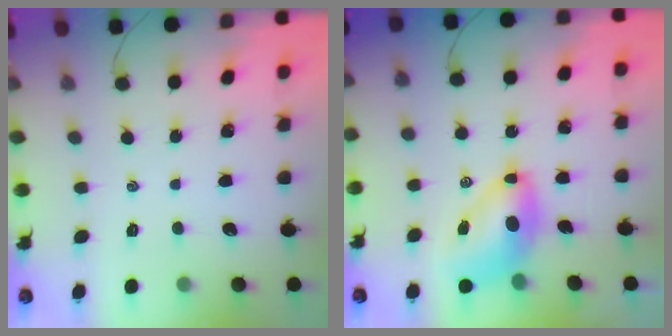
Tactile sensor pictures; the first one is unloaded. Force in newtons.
{"total": 8.4, "press": 8.1, "slide": 2.3}